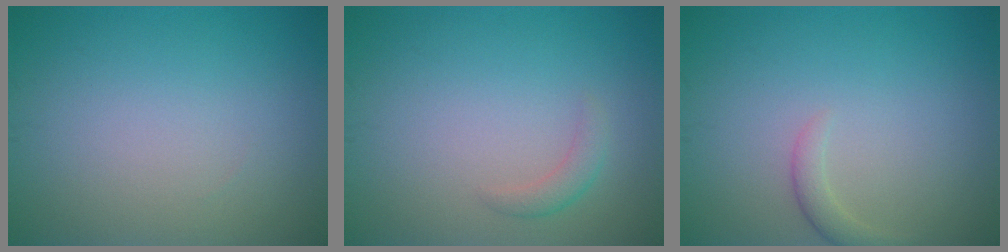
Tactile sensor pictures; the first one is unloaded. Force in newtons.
{"total": 1.4, "press": 1.4, "slide": 0.0}
{"total": 1.4, "press": 1.4, "slide": 0.1}